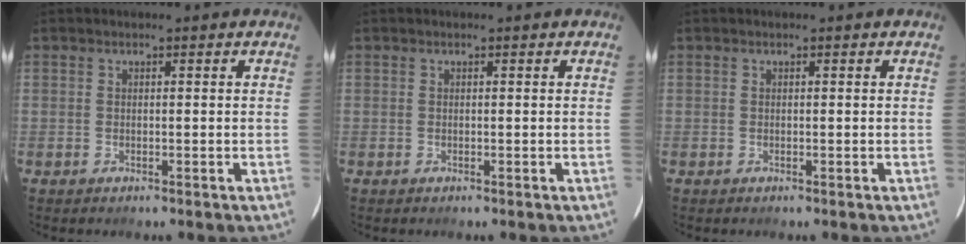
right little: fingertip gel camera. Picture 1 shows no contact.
{"total": 0.0}
{"total": 0.0}